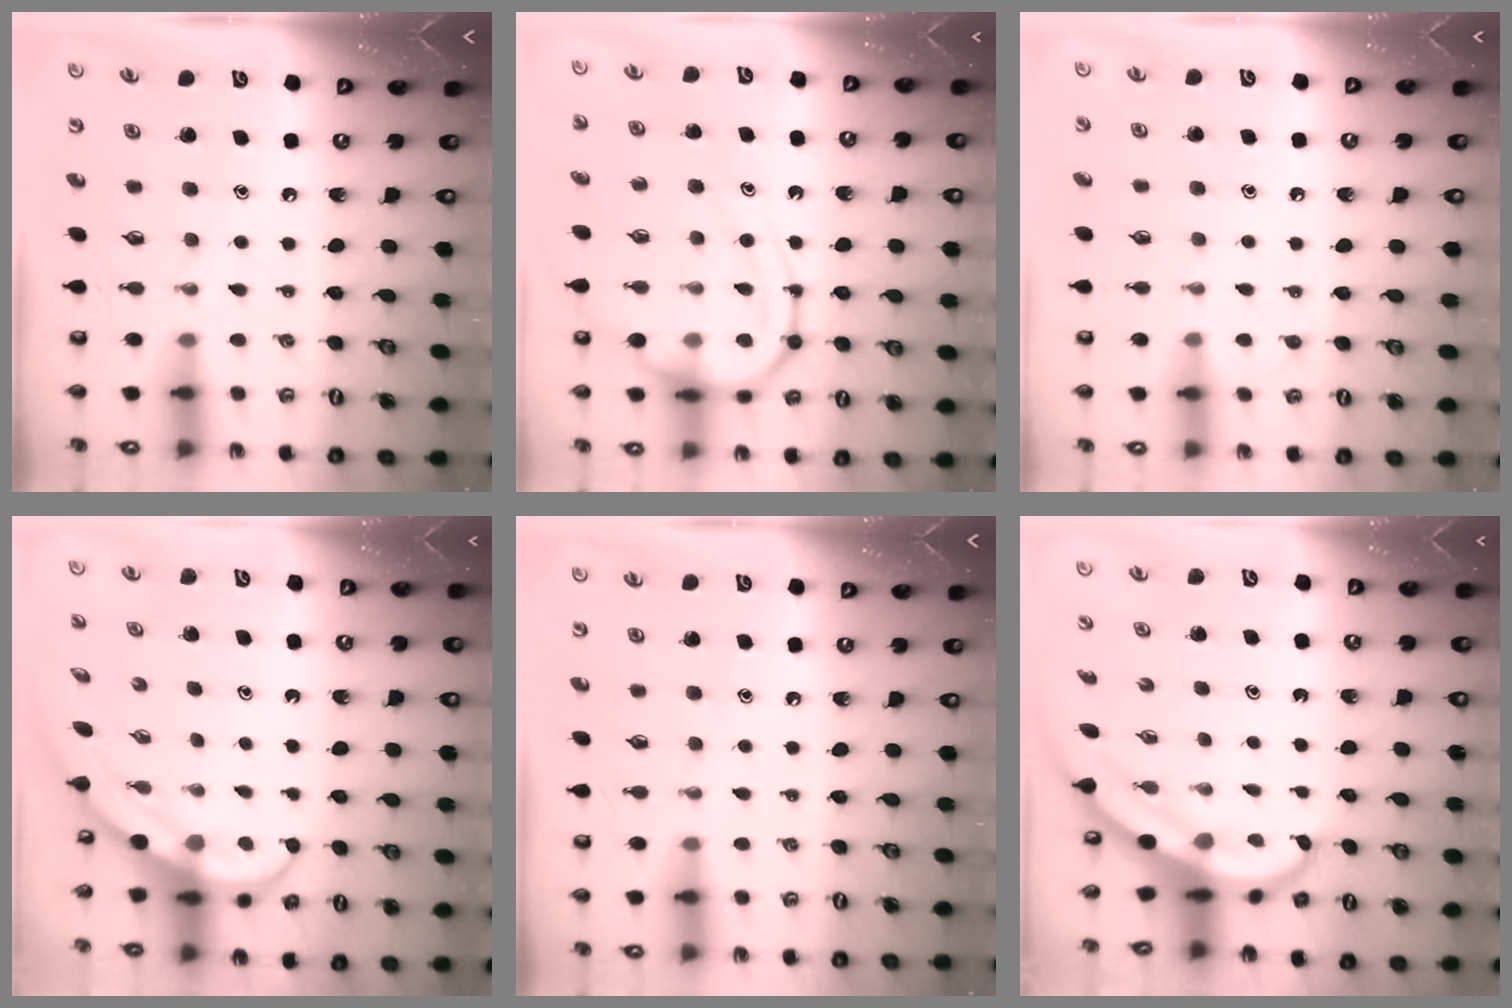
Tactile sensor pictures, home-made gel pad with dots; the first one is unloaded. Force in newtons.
{"total": 11.8, "press": 11.7, "slide": 1.2}
{"total": 4.3, "press": 4.3, "slide": 0.5}
{"total": 6.0, "press": 6.0, "slide": 0.3}
{"total": 0.0}
{"total": 4.5, "press": 4.5, "slide": 0.7}